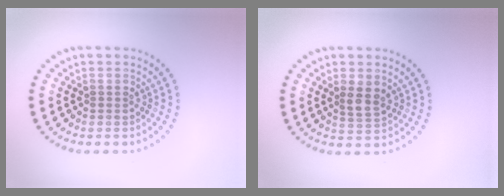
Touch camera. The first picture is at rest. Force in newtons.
{"total": 1.9, "press": 1.8, "slide": 0.7}